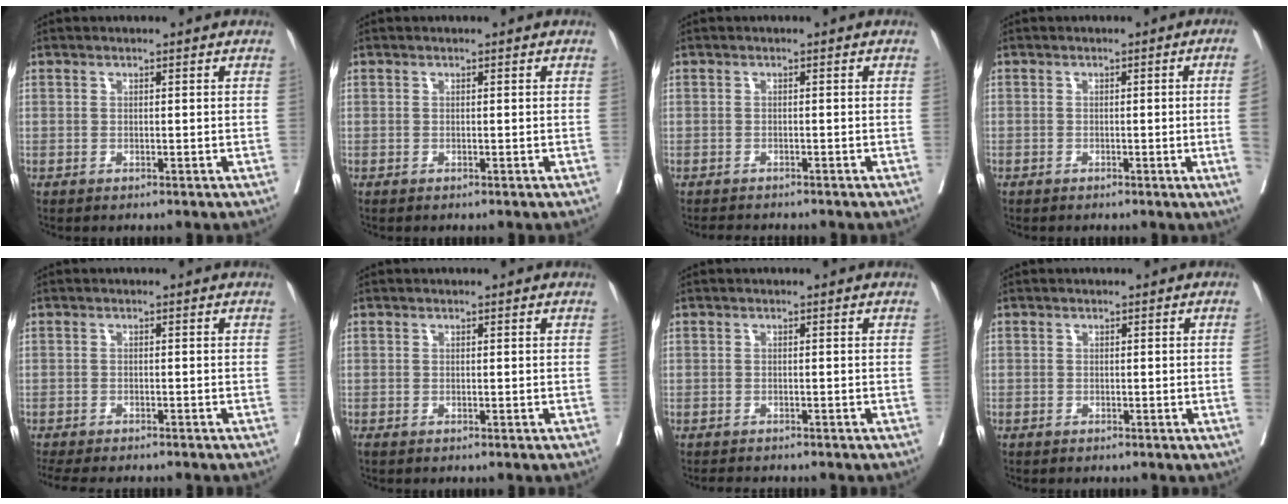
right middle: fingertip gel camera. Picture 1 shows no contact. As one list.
[{"total": 0.0}, {"total": 2.7, "force": [-2.5, 0.8, 0.6], "torque": [-0.011, -0.009, -0.036]}, {"total": 4.2, "force": [-0.7, -1.7, 3.8], "torque": [-0.045, -0.009, -0.009]}, {"total": 9.5, "force": [-8.4, 1.9, 4.0], "torque": [-0.060, -0.017, -0.117]}, {"total": 0.0}, {"total": 2.4, "force": [-2.2, 0.7, 0.5], "torque": [-0.012, -0.009, -0.031]}, {"total": 1.0, "force": [-0.2, -0.4, 0.8], "torque": [-0.006, 0.000, -0.002]}]